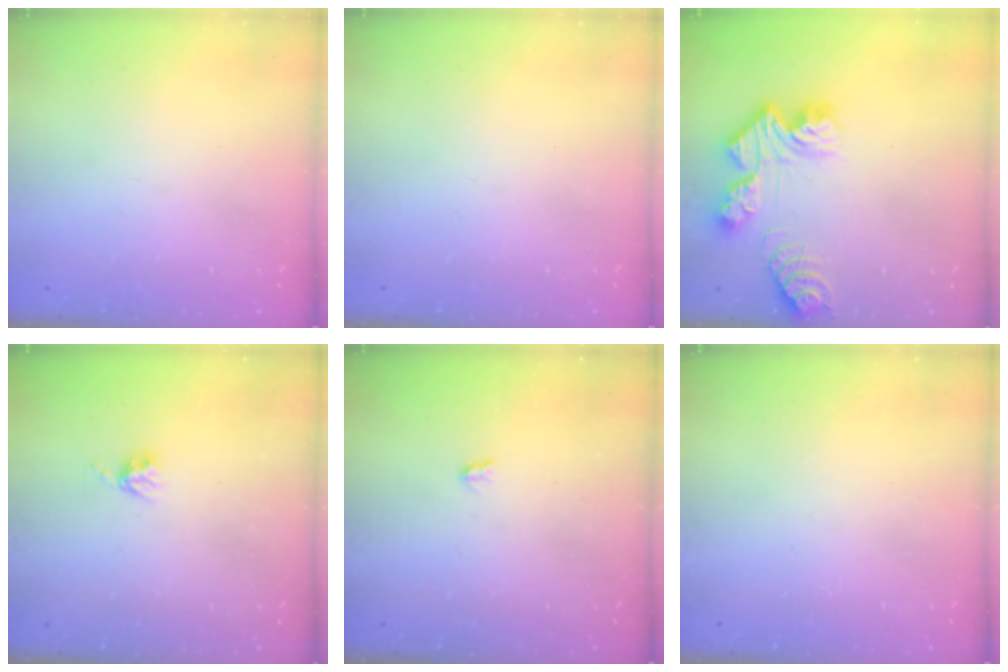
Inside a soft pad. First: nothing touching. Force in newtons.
{"total": 0.0}
{"total": 12.0, "press": 12.0, "slide": 1.1}
{"total": 3.8, "press": 3.7, "slide": 0.5}
{"total": 1.7, "press": 1.6, "slide": 0.3}
{"total": 1.7, "press": 1.7, "slide": 0.2}